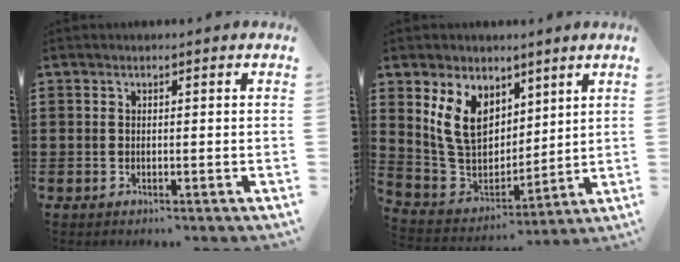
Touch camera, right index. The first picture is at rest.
{"total": 10.2, "force": [4.7, 7.6, 4.9], "torque": [-0.140, -0.008, 0.096]}